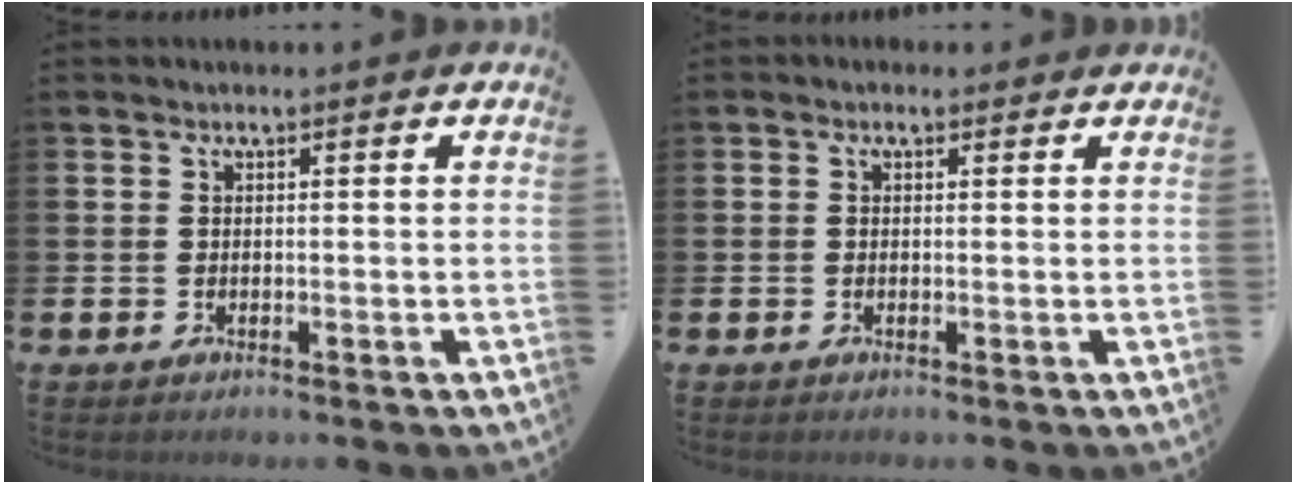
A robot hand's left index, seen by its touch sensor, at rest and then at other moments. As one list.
[{"total": 0.6, "force": [0.1, 0.5, 0.3], "torque": [0.000, 0.005, -0.002]}]